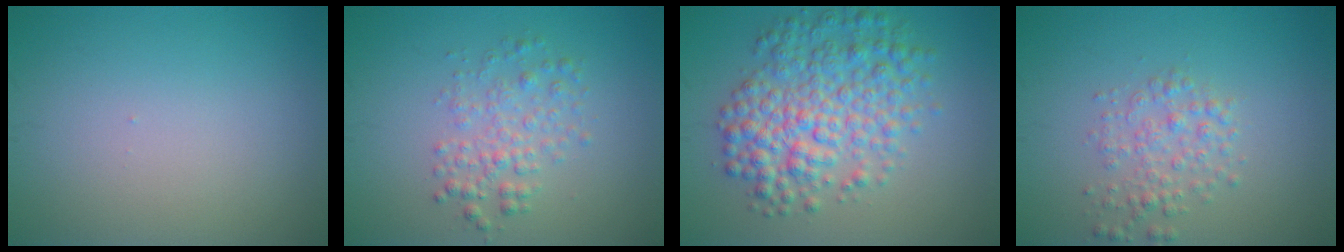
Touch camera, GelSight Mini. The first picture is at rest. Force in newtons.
{"total": 2.7, "press": 2.7, "slide": 0.0}
{"total": 6.7, "press": 6.7, "slide": 0.1}
{"total": 2.5, "press": 2.5, "slide": 0.1}